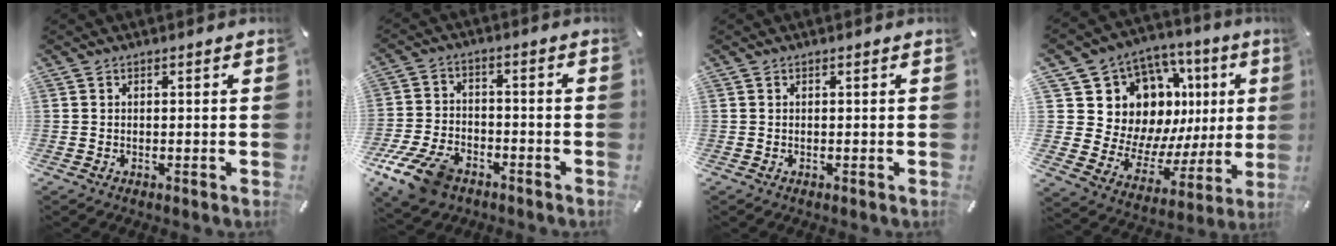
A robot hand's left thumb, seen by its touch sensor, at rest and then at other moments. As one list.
[{"total": 11.4, "force": [-7.2, 6.6, 5.9], "torque": [-0.123, 0.038, -0.133]}, {"total": 0.0}, {"total": 16.9, "force": [8.0, 12.9, 7.4], "torque": [-0.112, -0.081, 0.172]}]